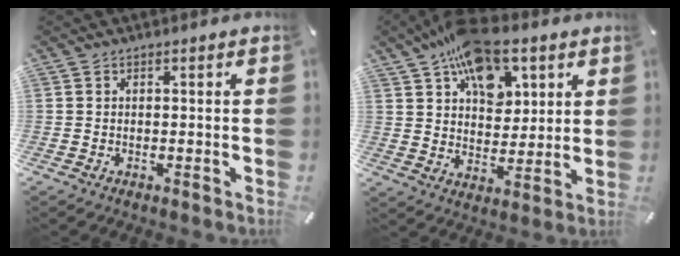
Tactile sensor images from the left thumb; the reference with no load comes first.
{"total": 14.6, "force": [8.4, 9.1, 7.9], "torque": [-0.125, -0.039, 0.151]}